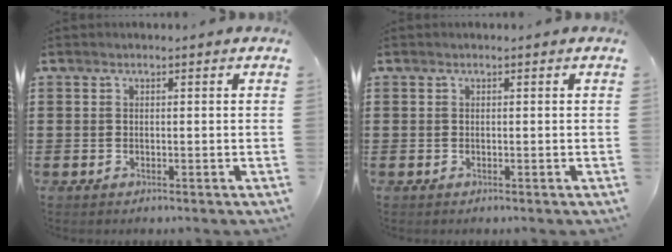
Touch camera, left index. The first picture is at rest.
{"total": 0.0}